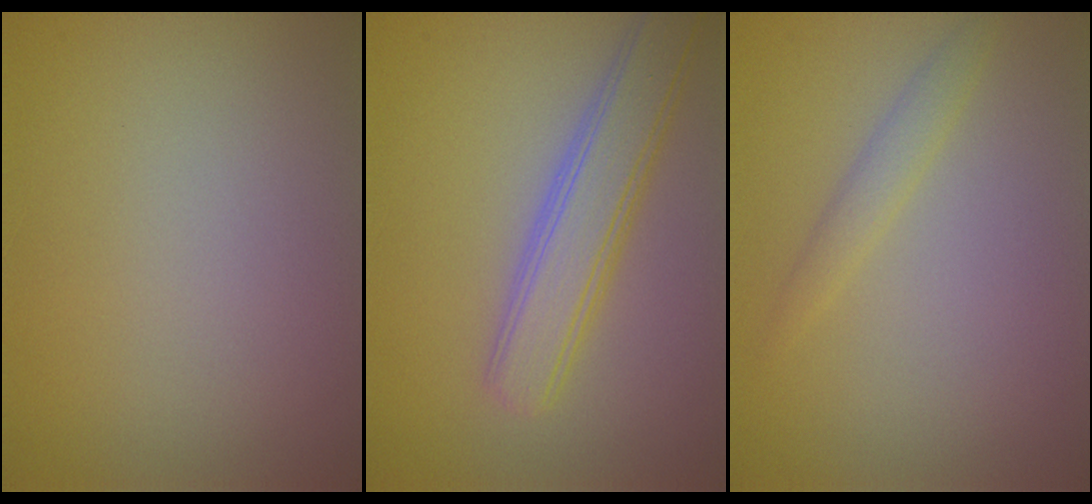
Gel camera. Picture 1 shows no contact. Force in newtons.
{"total": 4.7, "press": 4.7, "slide": 0.3}
{"total": 1.5, "press": 1.5, "slide": 0.1}